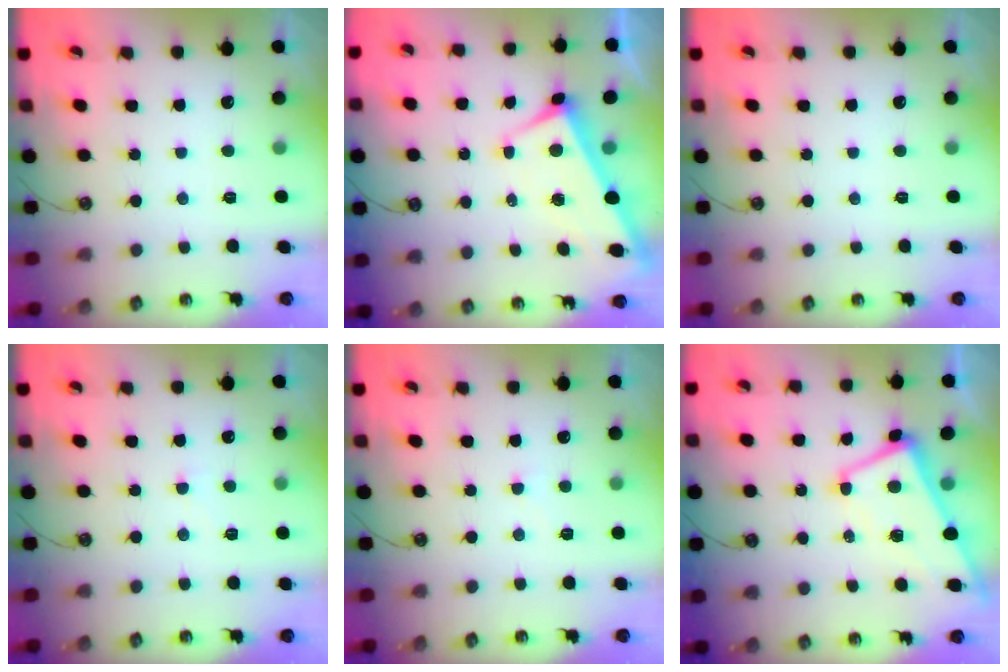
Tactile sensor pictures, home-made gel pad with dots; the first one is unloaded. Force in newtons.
{"total": 2.9, "press": 2.8, "slide": 0.9}
{"total": 0.0}
{"total": 4.4, "press": 4.4, "slide": 0.6}
{"total": 4.2, "press": 4.1, "slide": 0.4}
{"total": 1.0, "press": 0.2, "slide": 1.0}